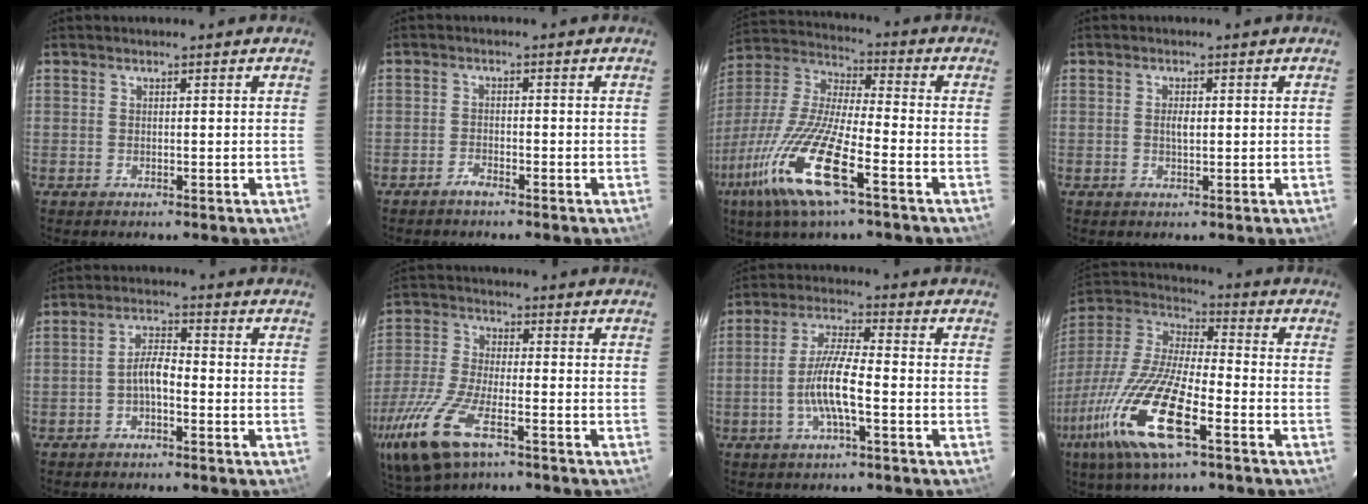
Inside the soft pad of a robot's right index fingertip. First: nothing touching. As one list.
[{"total": 1.9, "force": [-1.7, 0.6, 0.6], "torque": [-0.021, 0.003, -0.035]}, {"total": 19.7, "force": [-9.9, 3.6, 16.7], "torque": [-0.352, -0.040, -0.200]}, {"total": 1.9, "force": [0.1, 0.8, 1.7], "torque": [-0.031, 0.001, 0.002]}, {"total": 3.9, "force": [-1.8, 1.4, 3.2], "torque": [-0.064, 0.013, -0.034]}, {"total": 17.5, "force": [-9.7, 6.7, 12.9], "torque": [-0.291, -0.047, -0.189]}, {"total": 10.6, "force": [-3.2, 1.6, 9.9], "torque": [-0.205, 0.001, -0.063]}, {"total": 21.3, "force": [-10.3, 5.0, 17.9], "torque": [-0.372, -0.046, -0.206]}]